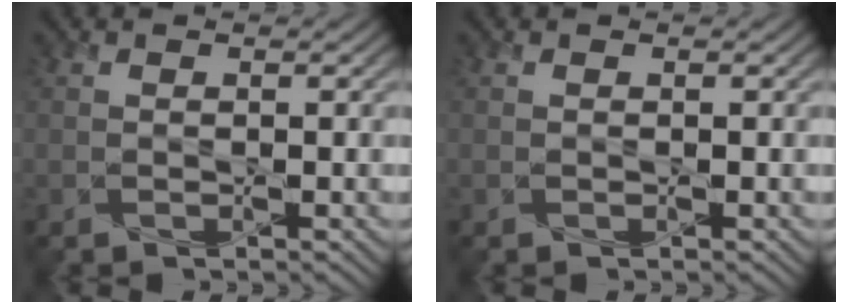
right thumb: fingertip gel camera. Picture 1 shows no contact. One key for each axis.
{"total": 0.0}